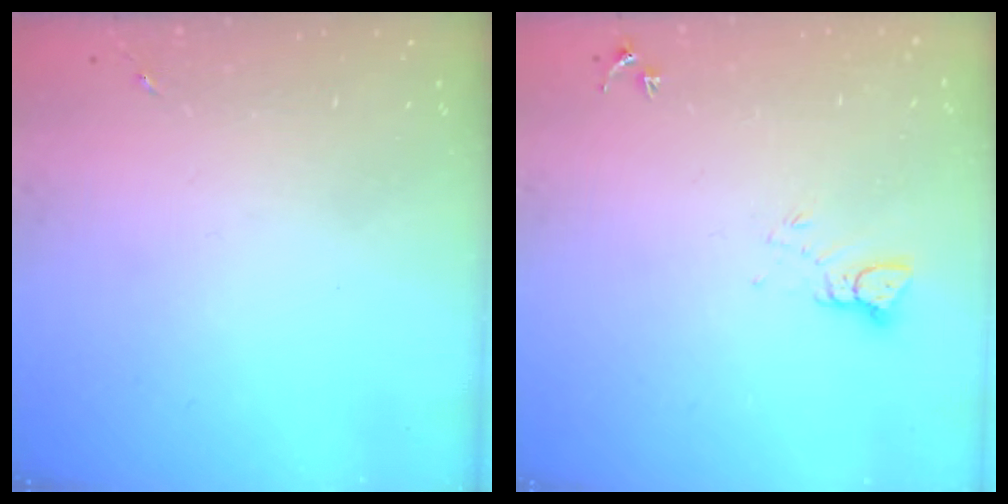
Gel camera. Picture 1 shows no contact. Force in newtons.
{"total": 3.5, "press": 3.5, "slide": 0.3}